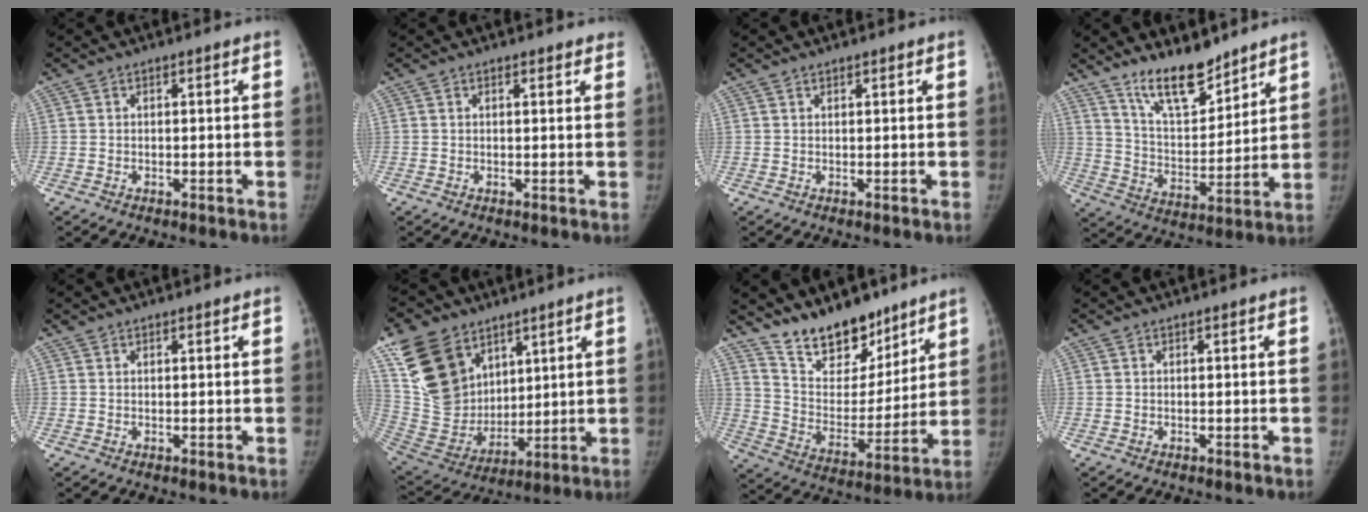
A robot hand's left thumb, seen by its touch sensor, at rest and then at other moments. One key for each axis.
{"total": 1.5, "fx": 1.2, "fy": 0.6, "fz": 0.6, "tx": 0.001, "ty": -0.002, "tz": 0.013}
{"total": 0.6, "fx": 0.6, "fy": 0.2, "fz": 0.1, "tx": -0.002, "ty": -0.005, "tz": 0.010}
{"total": 12.9, "fx": 10.3, "fy": 4.4, "fz": 6.4, "tx": -0.079, "ty": -0.079, "tz": 0.190}
{"total": 0.6, "fx": 0.6, "fy": 0.2, "fz": 0.0, "tx": -0.001, "ty": -0.005, "tz": 0.010}
{"total": 19.5, "fx": 10.8, "fy": 13.2, "fz": 9.6, "tx": -0.167, "ty": -0.038, "tz": 0.216}
{"total": 16.4, "fx": 13.1, "fy": 7.5, "fz": 6.4, "tx": -0.054, "ty": -0.091, "tz": 0.229}
{"total": 0.0}